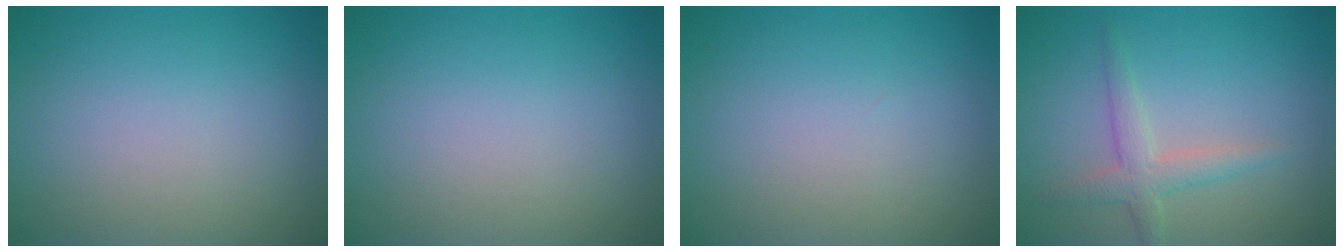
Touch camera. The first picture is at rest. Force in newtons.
{"total": 0.0}
{"total": 0.0}
{"total": 2.6, "press": 2.6, "slide": 0.1}